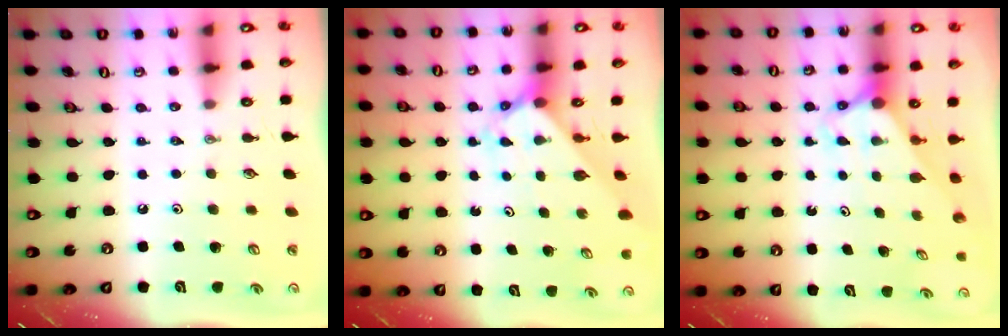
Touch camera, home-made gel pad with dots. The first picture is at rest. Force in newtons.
{"total": 2.1, "press": 2.1, "slide": 0.1}
{"total": 3.0, "press": 3.0, "slide": 0.0}